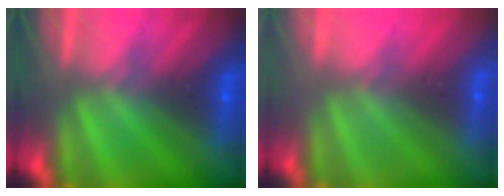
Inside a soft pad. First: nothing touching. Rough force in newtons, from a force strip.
{"total": 2.7}